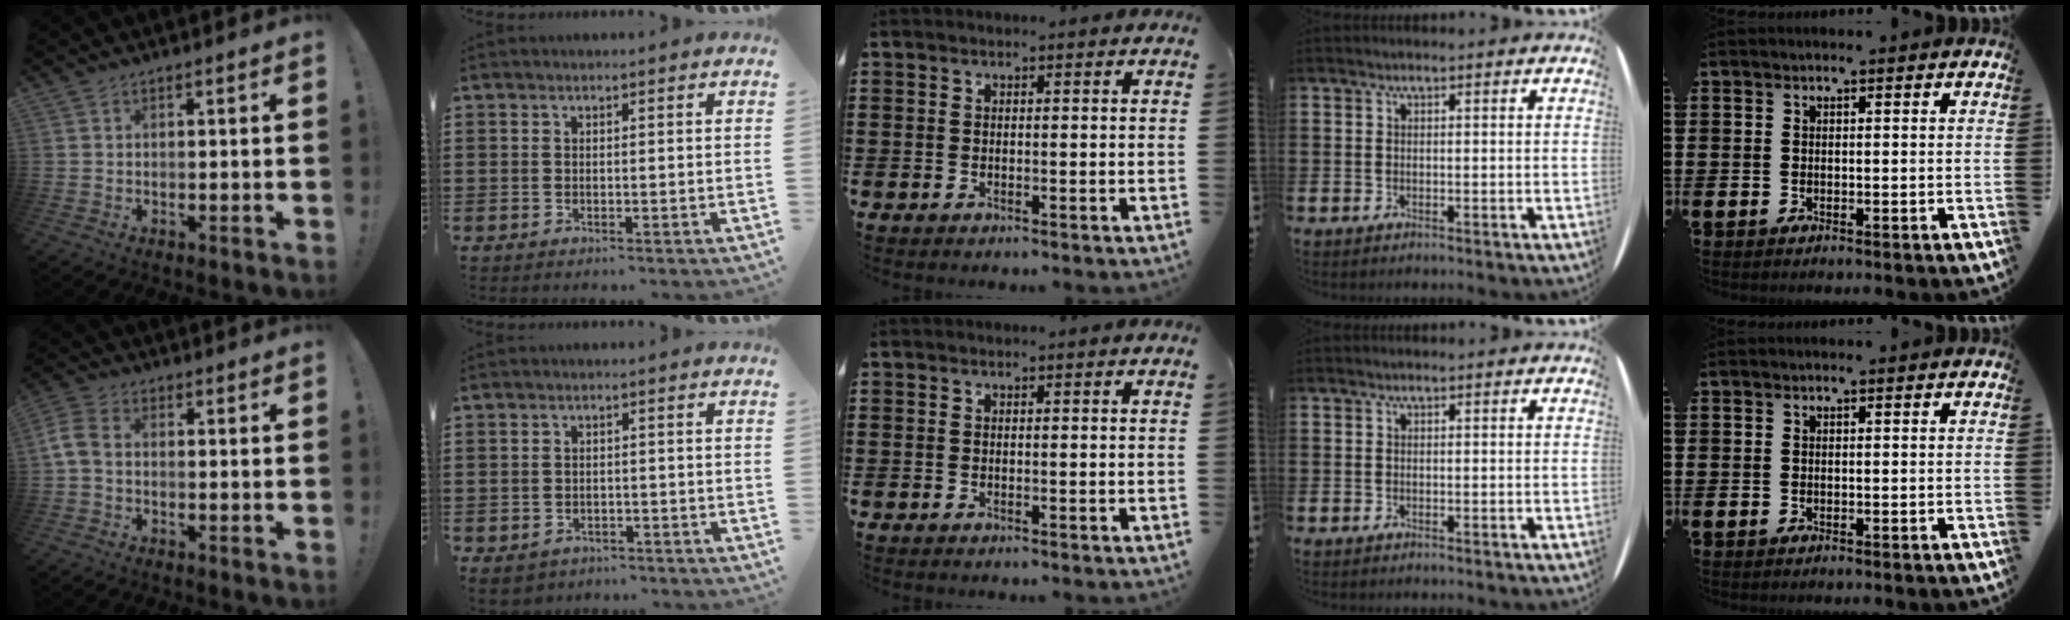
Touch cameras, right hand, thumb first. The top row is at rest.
{"thumb": {"total": 6.1, "force": [0.0, 4.1, 4.4], "torque": [-0.095, 0.006, 0.005]}, "index": {"total": 1.8, "force": [-1.6, 0.9, 0.2], "torque": [-0.017, 0.001, -0.037]}}